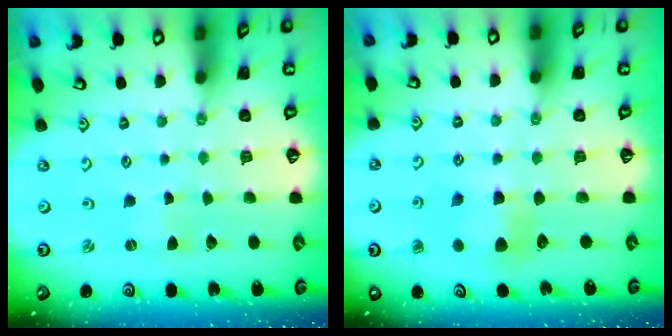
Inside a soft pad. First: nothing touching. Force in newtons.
{"total": 5.8, "press": 5.8, "slide": 0.1}